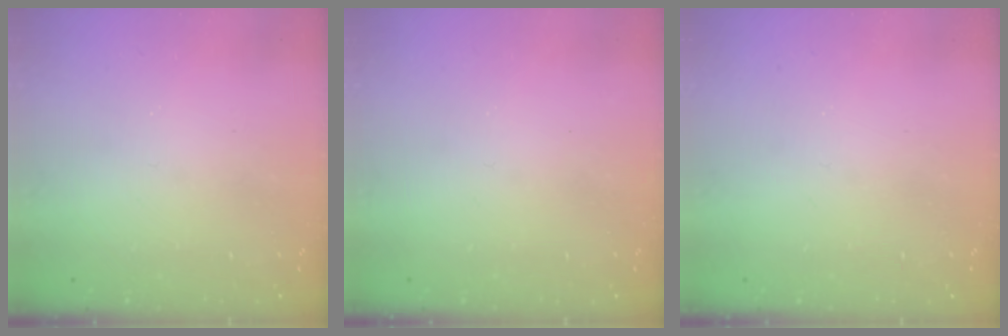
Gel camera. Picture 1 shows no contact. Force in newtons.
{"total": 0.0}
{"total": 0.0}